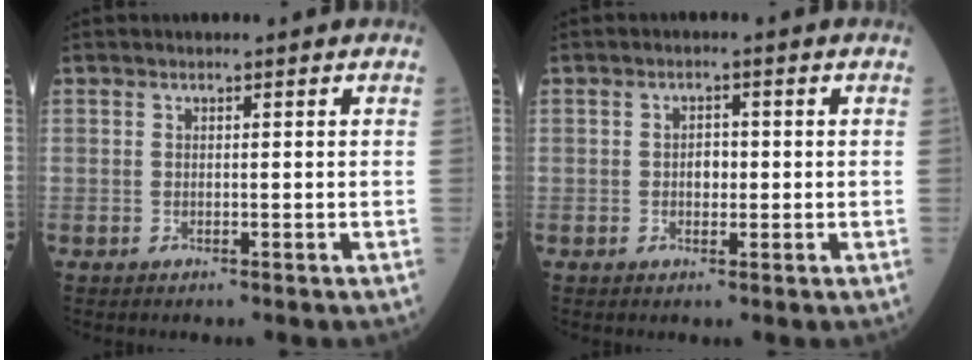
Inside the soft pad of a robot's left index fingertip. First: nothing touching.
{"total": 2.1, "force": [-0.1, 1.3, 1.6], "torque": [-0.023, 0.004, -0.003]}